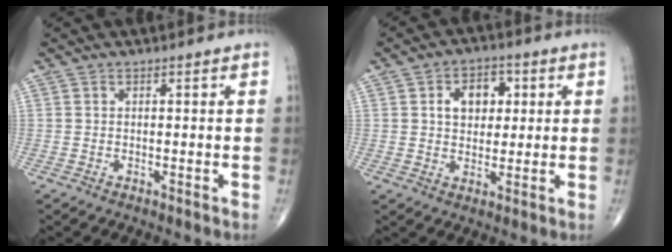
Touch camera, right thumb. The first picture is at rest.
{"total": 7.5, "force": [1.8, 5.3, 4.9], "torque": [-0.043, 0.003, 0.025]}